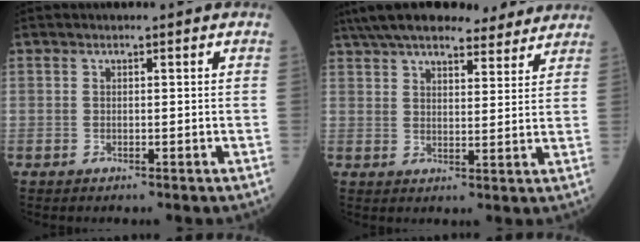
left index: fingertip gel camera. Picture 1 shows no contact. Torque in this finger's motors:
{"motor_torque": [0.35, -1.79, -0.27, 0.10]}